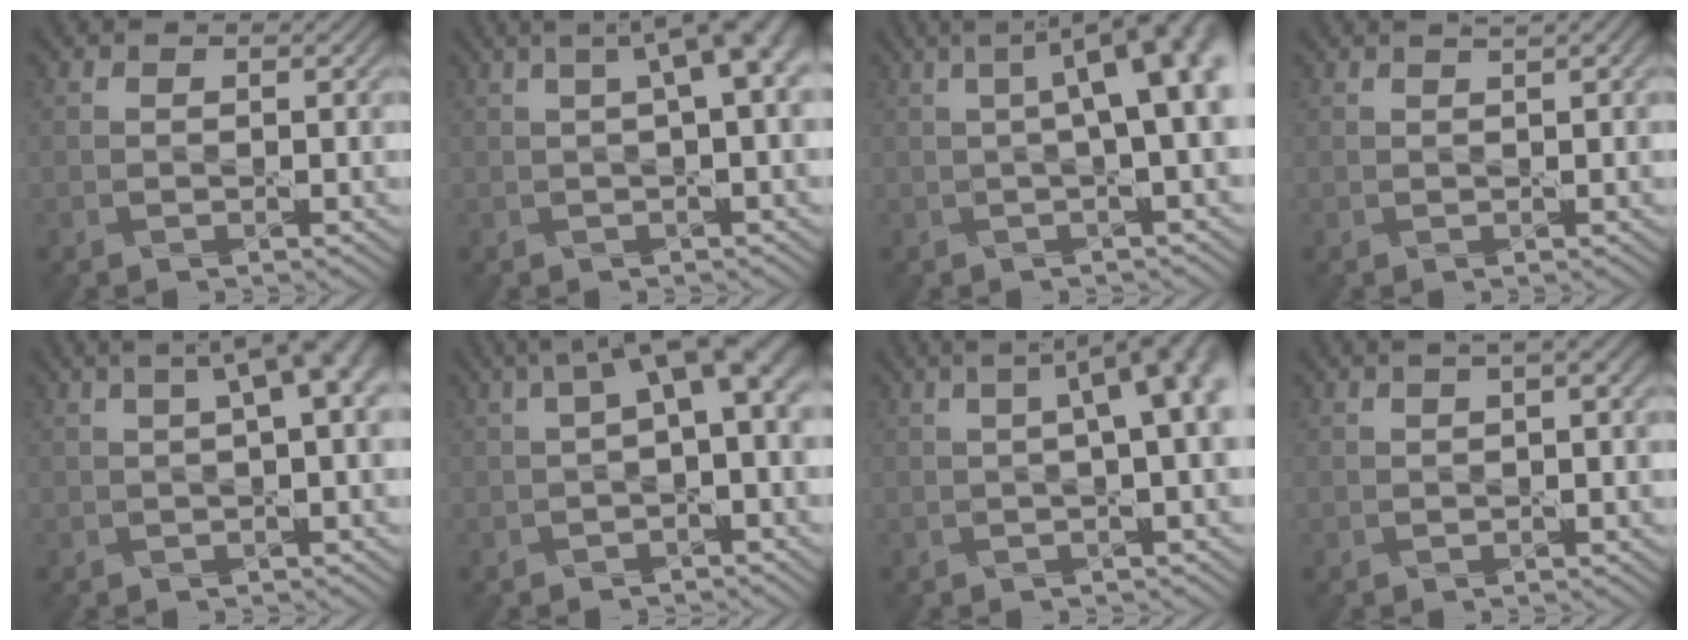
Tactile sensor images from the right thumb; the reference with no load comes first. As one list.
[{"total": 7.2, "force": [1.9, 2.1, 6.6], "torque": [-0.071, 0.028, 0.023]}, {"total": 11.7, "force": [2.0, 3.5, 11.0], "torque": [-0.108, 0.041, 0.017]}, {"total": 2.4, "force": [1.5, 0.6, 1.9], "torque": [-0.023, 0.006, 0.009]}, {"total": 6.5, "force": [1.8, 1.9, 6.0], "torque": [-0.070, 0.027, 0.024]}, {"total": 6.8, "force": [1.3, 2.1, 6.3], "torque": [-0.093, 0.017, 0.017]}, {"total": 10.2, "force": [1.7, 3.5, 9.4], "torque": [-0.087, 0.040, 0.008]}, {"total": 3.8, "force": [1.6, 1.3, 3.3], "torque": [-0.046, 0.010, 0.010]}]